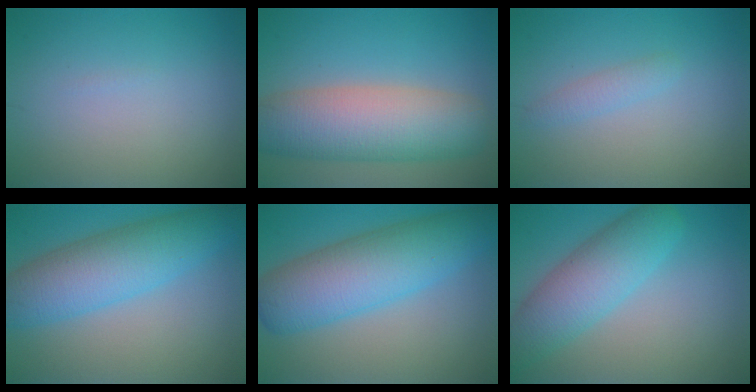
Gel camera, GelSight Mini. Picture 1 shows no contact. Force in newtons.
{"total": 9.0, "press": 9.0, "slide": 0.7}
{"total": 1.3, "press": 1.3, "slide": 0.0}
{"total": 7.3, "press": 7.3, "slide": 0.2}
{"total": 8.6, "press": 8.6, "slide": 0.2}
{"total": 5.8, "press": 5.8, "slide": 0.2}